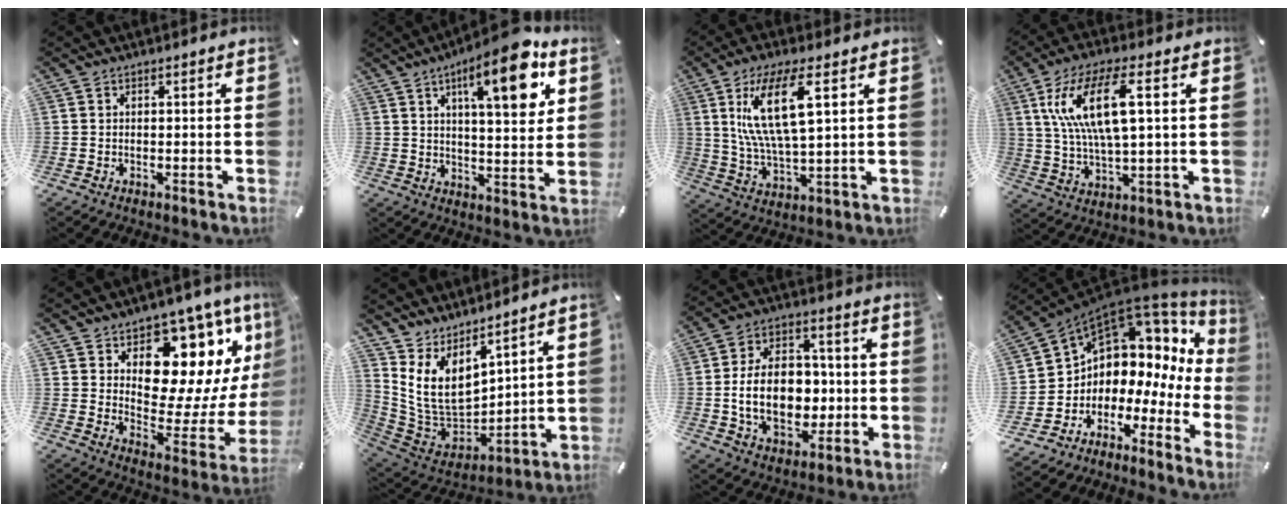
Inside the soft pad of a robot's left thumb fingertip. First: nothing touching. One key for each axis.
{"total": 16.4, "fx": 7.7, "fy": 5.4, "fz": 13.4, "tx": -0.185, "ty": -0.031, "tz": 0.114}
{"total": 15.2, "fx": 6.1, "fy": 4.9, "fz": 13.1, "tx": -0.279, "ty": -0.001, "tz": 0.099}
{"total": 14.8, "fx": 4.7, "fy": 5.3, "fz": 13.0, "tx": -0.278, "ty": 0.005, "tz": 0.078}
{"total": 13.8, "fx": 6.4, "fy": 9.6, "fz": 7.6, "tx": -0.087, "ty": -0.081, "tz": 0.109}
{"total": 10.8, "fx": 5.2, "fy": 7.5, "fz": 5.8, "tx": -0.140, "ty": -0.063, "tz": 0.110}
{"total": 16.8, "fx": -1.4, "fy": 11.5, "fz": 12.2, "tx": -0.224, "ty": 0.005, "tz": -0.024}
{"total": 7.0, "fx": 4.0, "fy": 5.7, "fz": 0.8, "tx": -0.032, "ty": -0.071, "tz": 0.075}